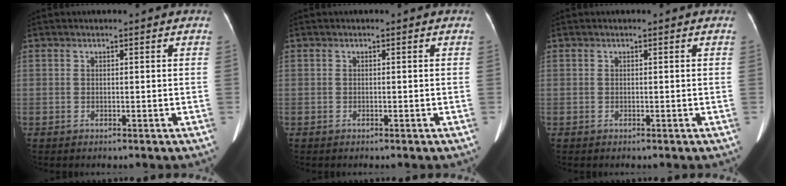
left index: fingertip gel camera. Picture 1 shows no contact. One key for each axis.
{"total": 0.0}
{"total": 0.0}